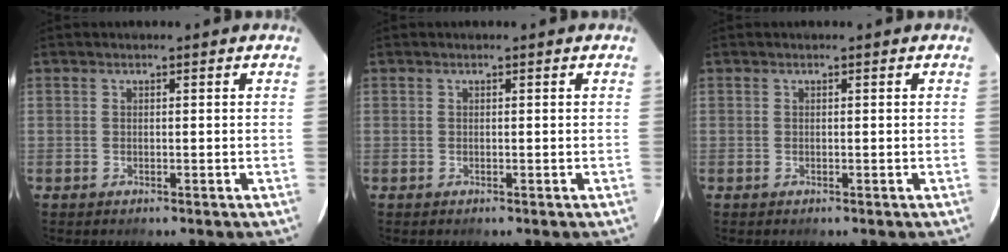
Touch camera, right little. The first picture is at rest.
{"total": 0.0}
{"total": 0.0}